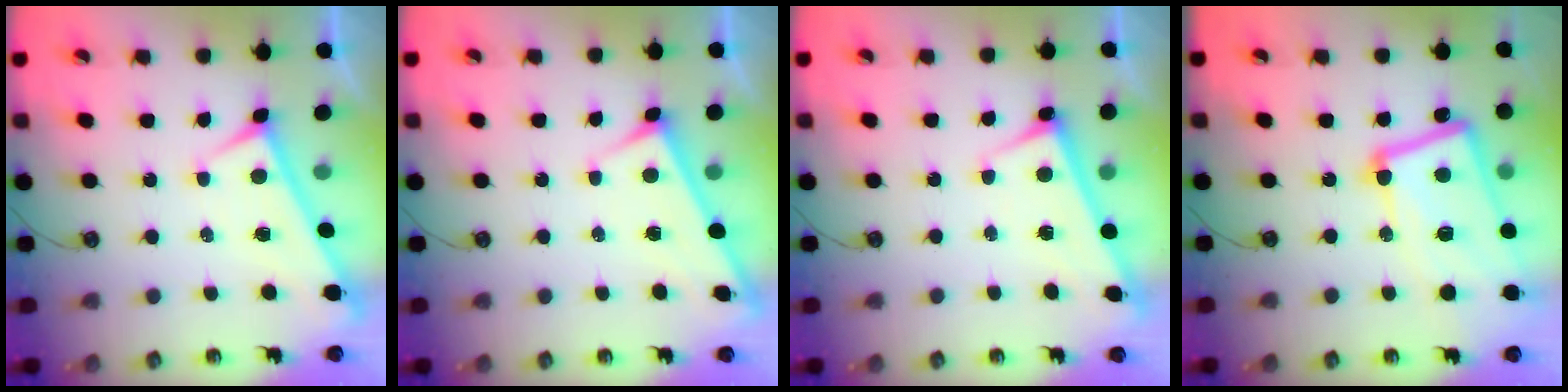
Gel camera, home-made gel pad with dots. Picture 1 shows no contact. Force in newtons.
{"total": 3.1, "press": 3.1, "slide": 0.2}
{"total": 2.8, "press": 2.8, "slide": 0.4}
{"total": 17.5, "press": 17.3, "slide": 2.7}